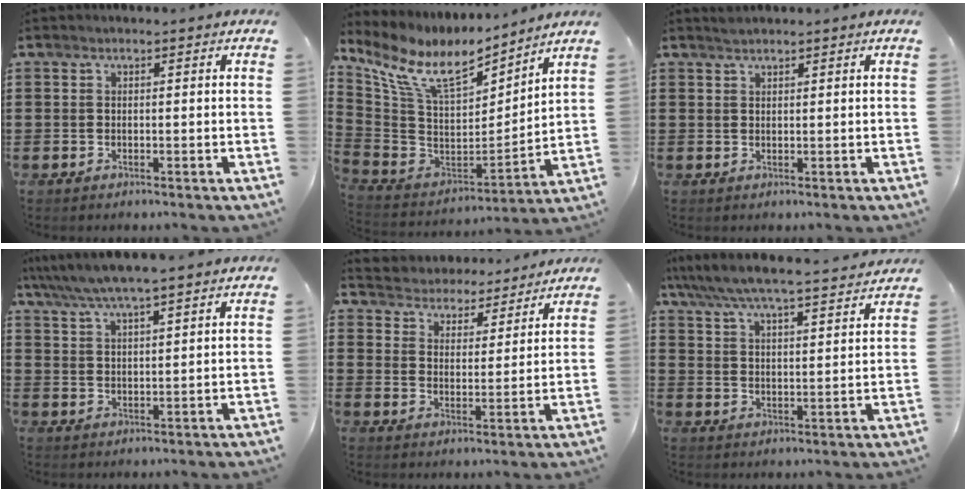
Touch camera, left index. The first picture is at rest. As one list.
[{"total": 11.1, "force": [7.5, 4.2, 7.0], "torque": [-0.168, -0.042, 0.134]}, {"total": 1.2, "force": [1.1, 0.2, 0.2], "torque": [-0.005, 0.001, 0.021]}, {"total": 5.3, "force": [4.7, 0.1, 2.4], "torque": [-0.061, -0.018, 0.082]}, {"total": 4.3, "force": [4.2, 0.3, -0.6], "torque": [-0.015, -0.036, 0.069]}, {"total": 6.2, "force": [5.9, -0.1, 2.1], "torque": [-0.066, -0.040, 0.098]}]